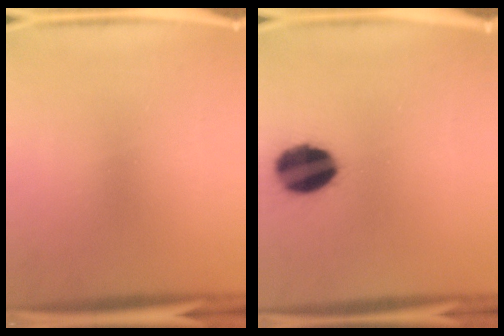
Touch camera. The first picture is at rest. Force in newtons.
{"total": 14.7}